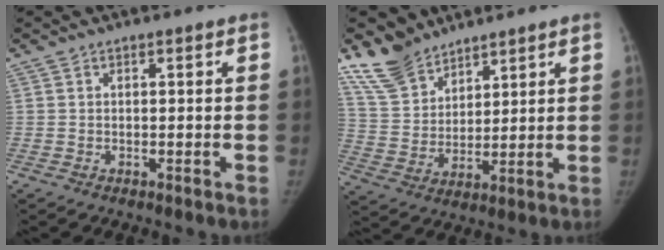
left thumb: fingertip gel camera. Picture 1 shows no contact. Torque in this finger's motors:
{"motor_torque": [0.09, 0.08, 0.42, -0.30, 0.05]}